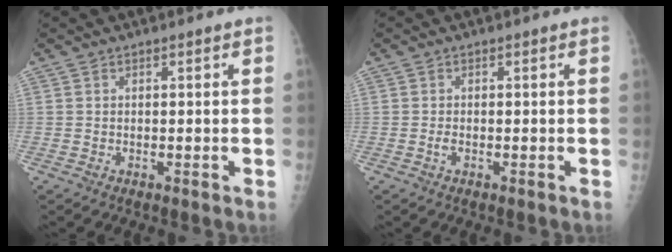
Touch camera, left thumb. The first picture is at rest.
{"total": 0.9, "force": [-0.3, 0.5, 0.7], "torque": [-0.015, -0.001, -0.006]}